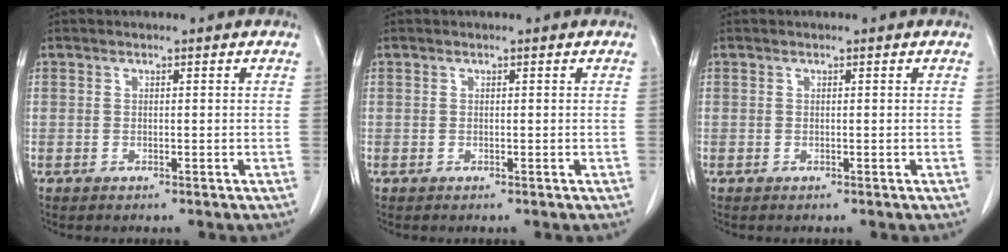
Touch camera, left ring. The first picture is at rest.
{"total": 0.0}
{"total": 0.0}